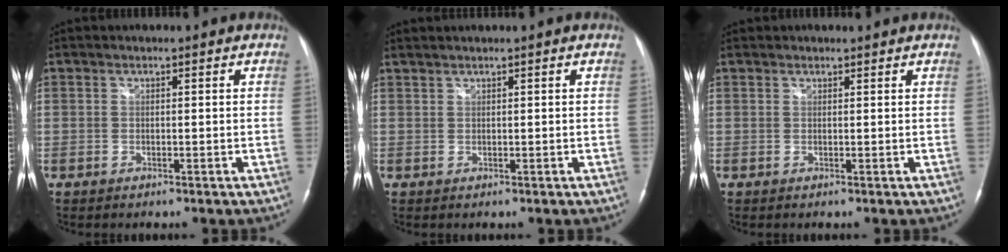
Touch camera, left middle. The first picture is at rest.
{"total": 1.0, "force": [1.0, -0.1, 0.2], "torque": [-0.009, 0.009, 0.025]}
{"total": 1.2, "force": [1.2, 0.4, 0.1], "torque": [-0.007, 0.013, 0.019]}